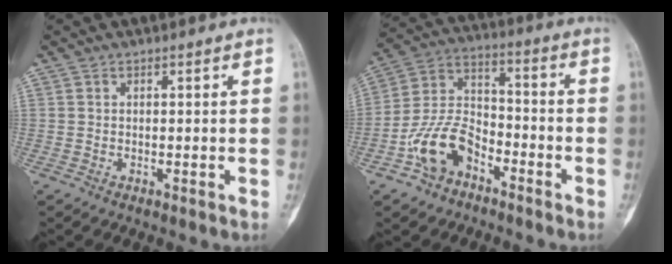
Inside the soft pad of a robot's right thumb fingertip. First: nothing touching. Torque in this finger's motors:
{"motor_torque": [1.54, 1.23, 0.85, -0.91, 0.10]}